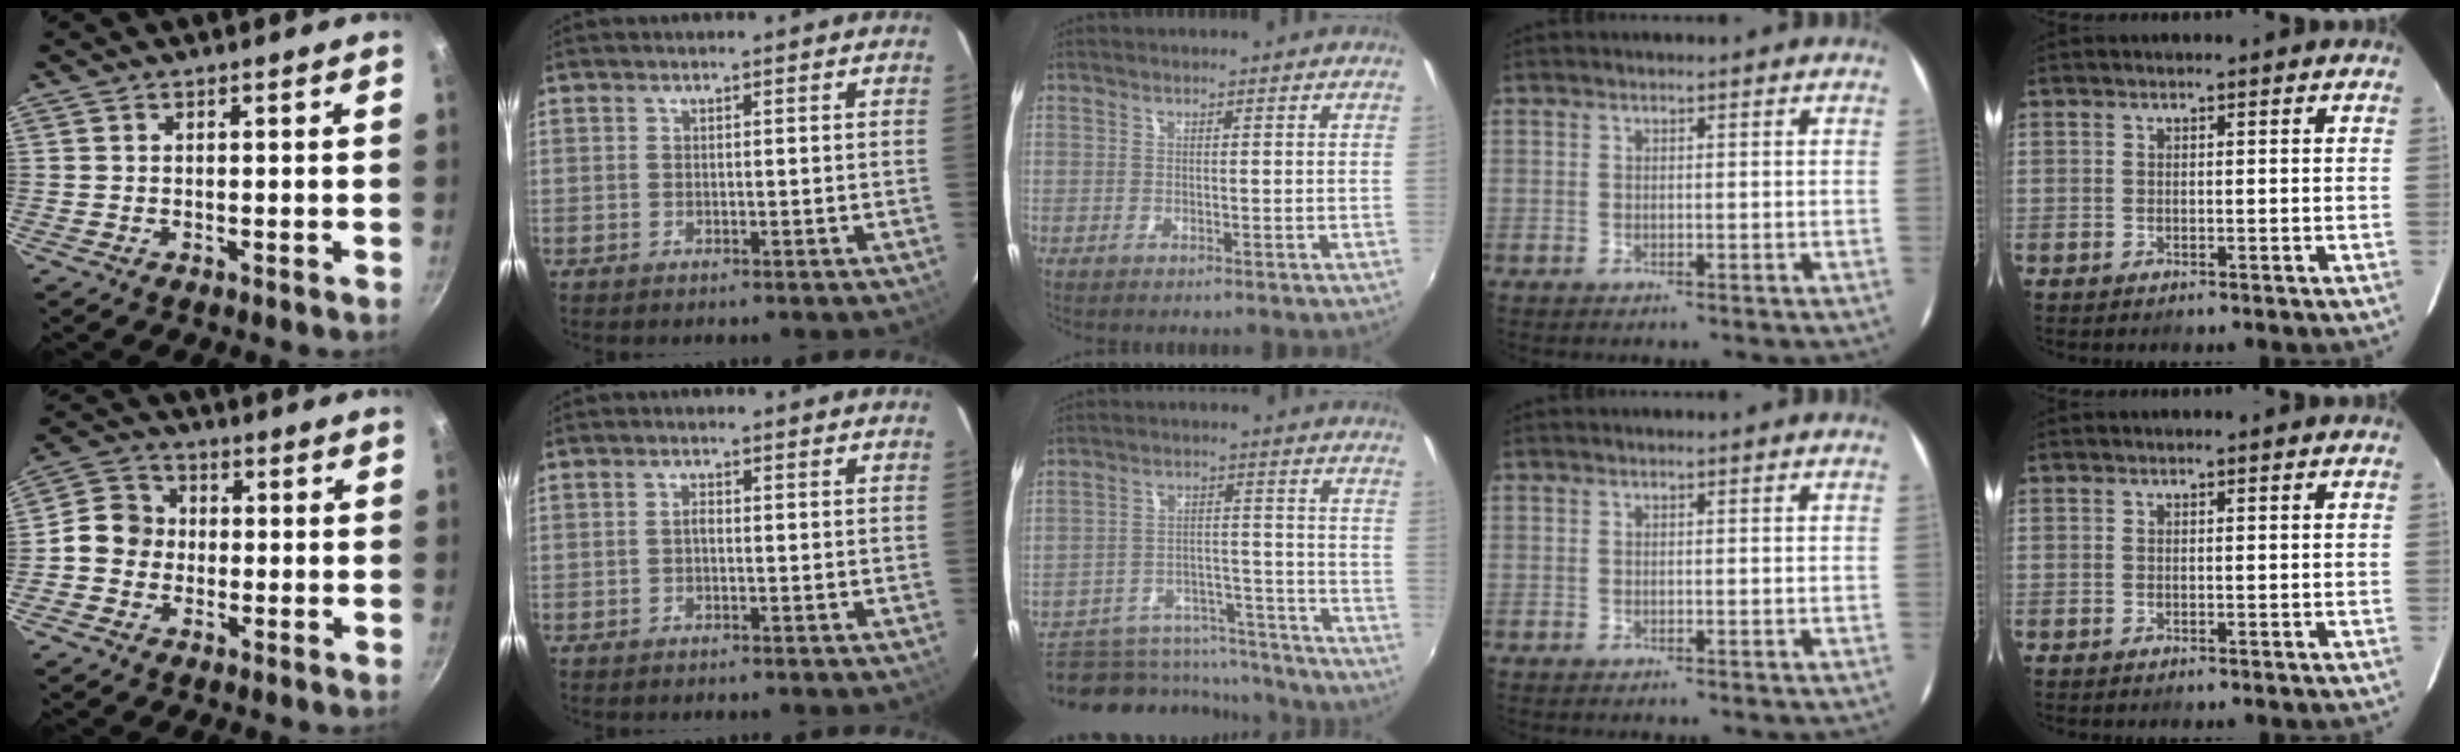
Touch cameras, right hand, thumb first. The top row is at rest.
{"thumb": {"total": 7.4, "force": [-0.9, 6.6, 3.3], "torque": [-0.026, 0.017, -0.037]}, "index": {"total": 0.9, "force": [-0.3, 0.5, 0.7], "torque": [-0.013, 0.005, -0.006]}, "middle": {"total": 15.0, "force": [-12.5, 7.3, 4.3], "torque": [-0.090, 0.026, -0.159]}}